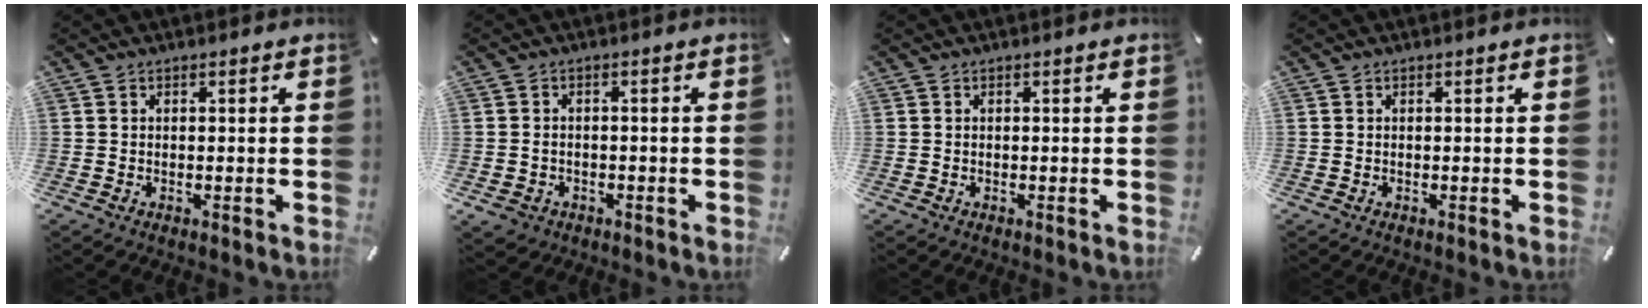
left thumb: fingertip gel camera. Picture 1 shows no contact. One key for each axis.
{"total": 2.6, "fx": -1.0, "fy": 2.3, "fz": 0.8, "tx": -0.016, "ty": 0.005, "tz": -0.022}
{"total": 0.0}
{"total": 0.0}